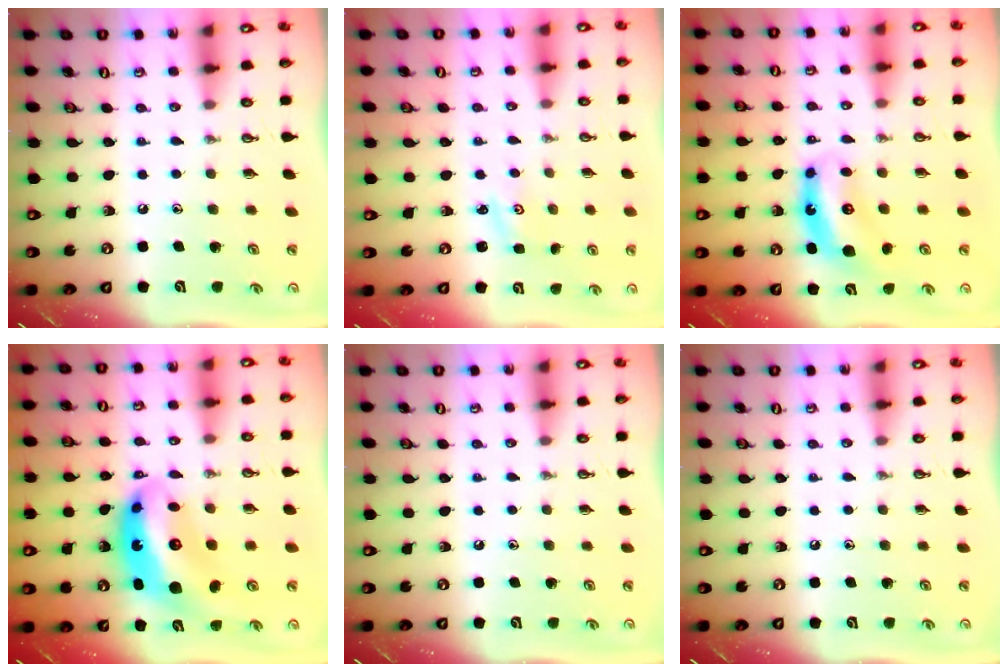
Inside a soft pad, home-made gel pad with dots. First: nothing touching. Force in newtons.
{"total": 1.4, "press": 1.4, "slide": 0.3}
{"total": 6.8, "press": 6.8, "slide": 0.2}
{"total": 14.0, "press": 14.0, "slide": 1.5}
{"total": 0.0}
{"total": 0.0}